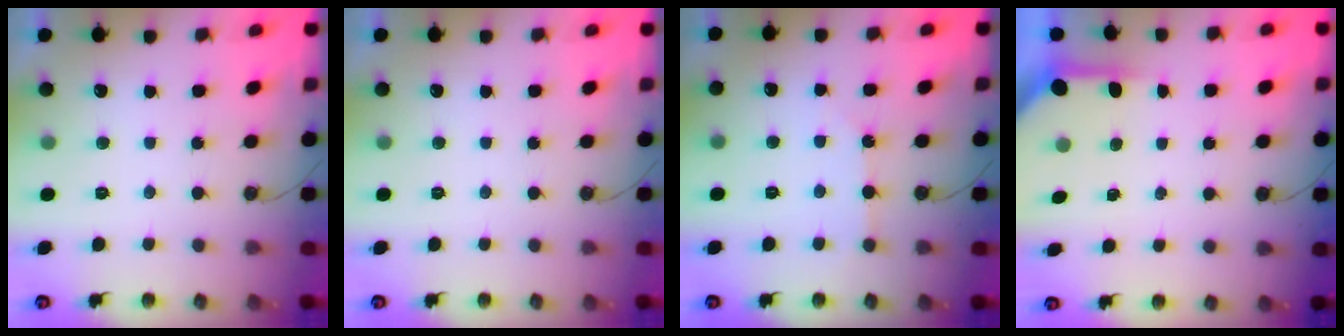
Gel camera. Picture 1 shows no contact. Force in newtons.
{"total": 0.0}
{"total": 5.5, "press": 5.5, "slide": 0.8}
{"total": 3.9, "press": 3.8, "slide": 0.3}